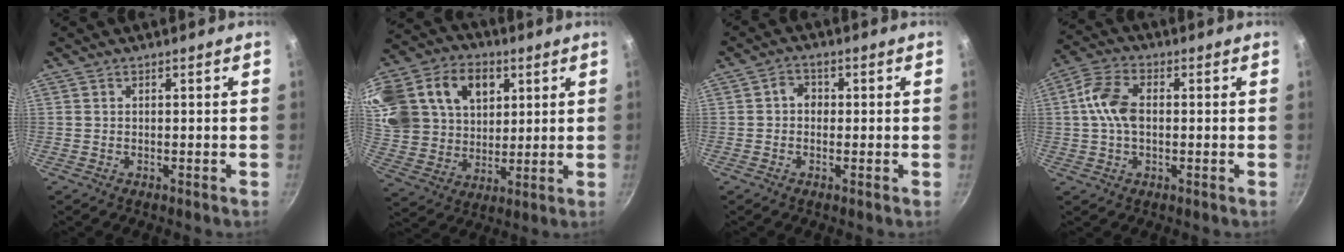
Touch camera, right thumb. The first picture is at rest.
{"total": 29.3, "force": [10.5, 21.8, 16.5], "torque": [-0.372, 0.037, 0.189]}
{"total": 3.1, "force": [0.0, 2.5, 1.8], "torque": [-0.017, 0.008, -0.007]}
{"total": 8.4, "force": [0.4, 5.2, 6.6], "torque": [-0.128, 0.023, -0.001]}